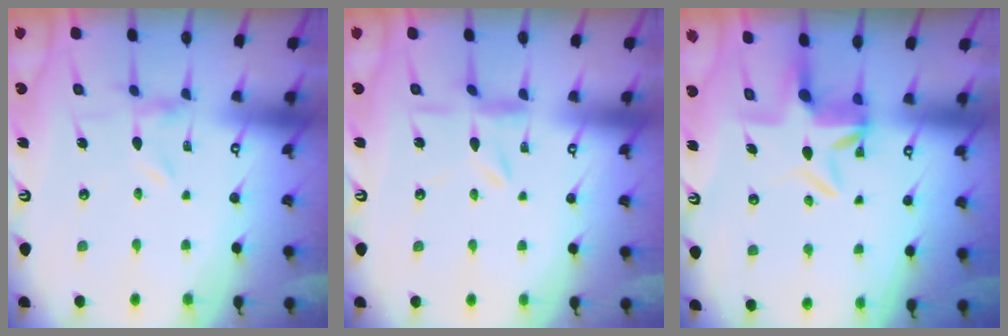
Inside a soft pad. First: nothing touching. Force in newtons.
{"total": 3.6, "press": 3.6, "slide": 0.2}
{"total": 6.2, "press": 6.1, "slide": 0.7}